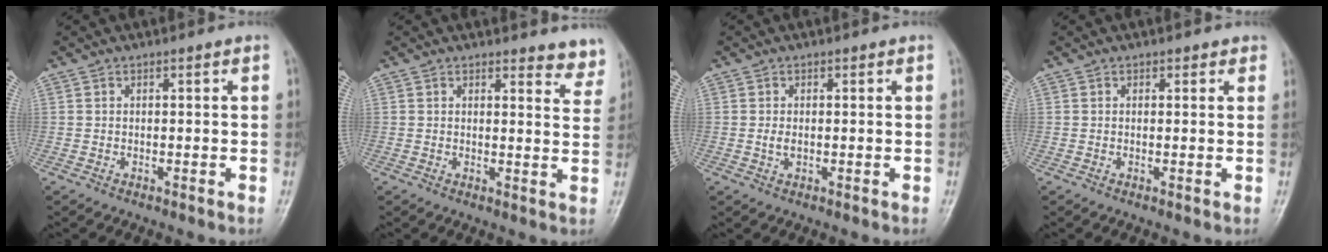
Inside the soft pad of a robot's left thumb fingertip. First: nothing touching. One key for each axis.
{"total": 5.2, "fx": 4.9, "fy": 1.6, "fz": 0.8, "tx": 0.021, "ty": -0.036, "tz": 0.035}
{"total": 1.4, "fx": 0.0, "fy": 0.9, "fz": 1.1, "tx": -0.022, "ty": -0.002, "tz": -0.001}
{"total": 1.1, "fx": 0.7, "fy": 0.8, "fz": 0.3, "tx": 0.012, "ty": -0.003, "tz": 0.003}